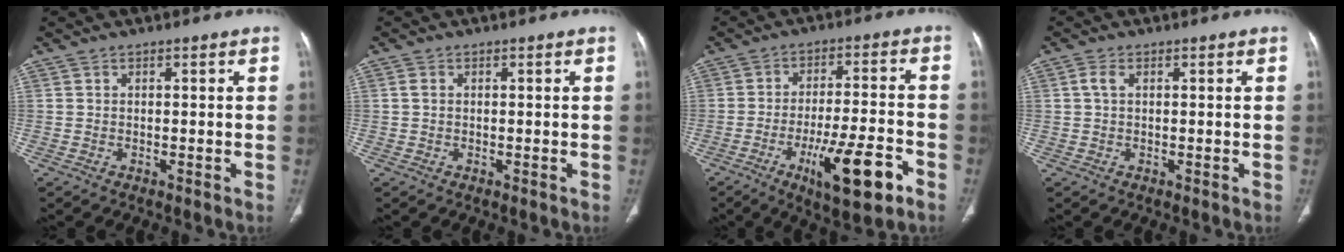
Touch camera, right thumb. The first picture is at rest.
{"total": 1.0, "force": [0.1, 0.7, 0.7], "torque": [-0.013, 0.001, 0.000]}
{"total": 13.9, "force": [-6.6, 3.5, 11.7], "torque": [-0.190, 0.024, -0.097]}
{"total": 1.7, "force": [0.4, 0.9, 1.3], "torque": [-0.035, 0.008, 0.008]}